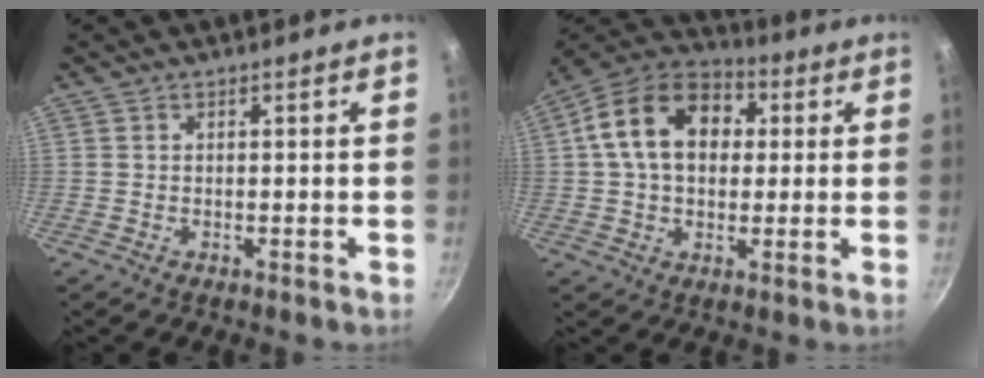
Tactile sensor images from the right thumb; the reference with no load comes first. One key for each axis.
{"total": 16.6, "fx": 3.1, "fy": 11.9, "fz": 11.1, "tx": -0.163, "ty": 0.027, "tz": 0.037}